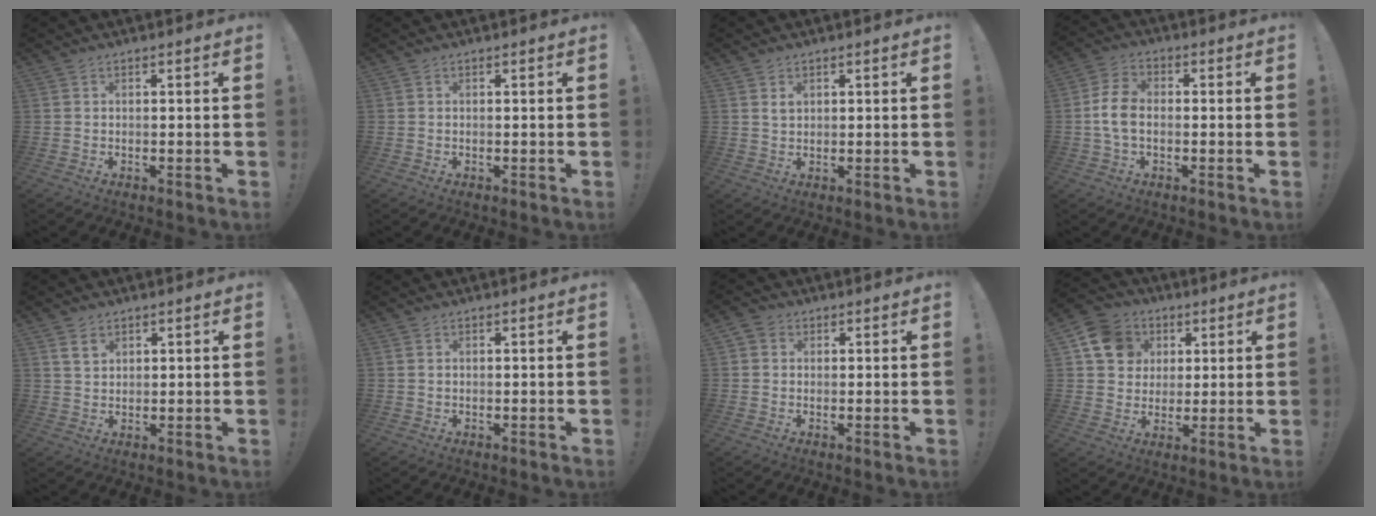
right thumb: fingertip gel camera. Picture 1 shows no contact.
{"total": 0.0}
{"total": 1.7, "force": [1.0, 1.0, 1.0], "torque": [-0.007, -0.007, 0.016]}
{"total": 8.3, "force": [-1.2, 5.3, 6.3], "torque": [-0.128, 0.010, -0.017]}
{"total": 4.1, "force": [2.3, 2.6, 2.1], "torque": [-0.024, -0.009, 0.042]}
{"total": 0.6, "force": [0.3, 0.4, 0.3], "torque": [-0.006, 0.001, 0.006]}
{"total": 2.8, "force": [0.8, 2.5, 0.9], "torque": [-0.019, 0.004, 0.016]}
{"total": 12.7, "force": [4.6, 10.9, 4.6], "torque": [-0.063, -0.015, 0.094]}